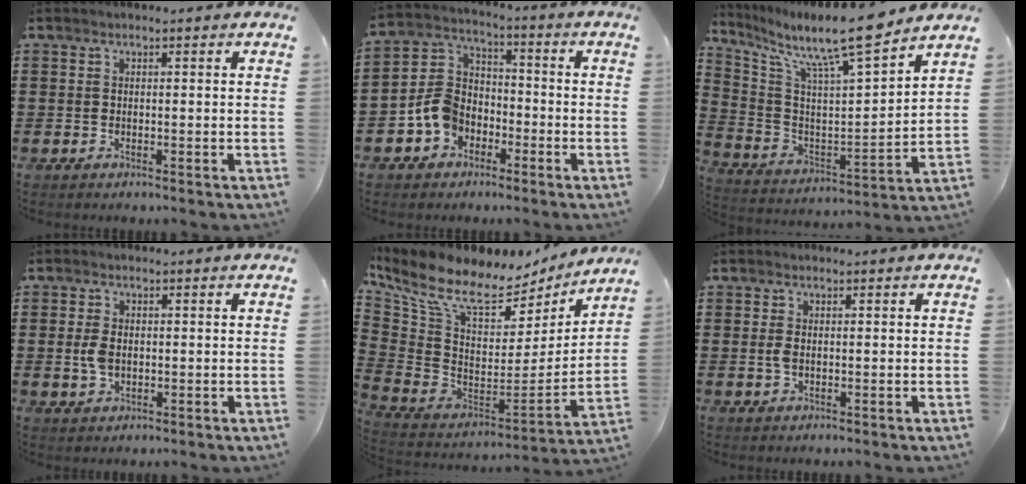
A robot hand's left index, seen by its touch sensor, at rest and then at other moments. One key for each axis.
{"total": 7.2, "fx": -3.4, "fy": 5.6, "fz": 2.9, "tx": -0.092, "ty": 0.012, "tz": -0.074}
{"total": 11.5, "fx": 9.6, "fy": 1.3, "fz": 6.2, "tx": -0.143, "ty": -0.070, "tz": 0.154}
{"total": 3.5, "fx": 0.0, "fy": 2.2, "fz": 2.7, "tx": -0.077, "ty": -0.001, "tz": -0.008}
{"total": 10.2, "fx": 7.0, "fy": 4.3, "fz": 6.0, "tx": -0.149, "ty": -0.048, "tz": 0.123}
{"total": 1.7, "fx": 0.0, "fy": 0.9, "fz": 1.4, "tx": -0.037, "ty": 0.000, "tz": -0.004}